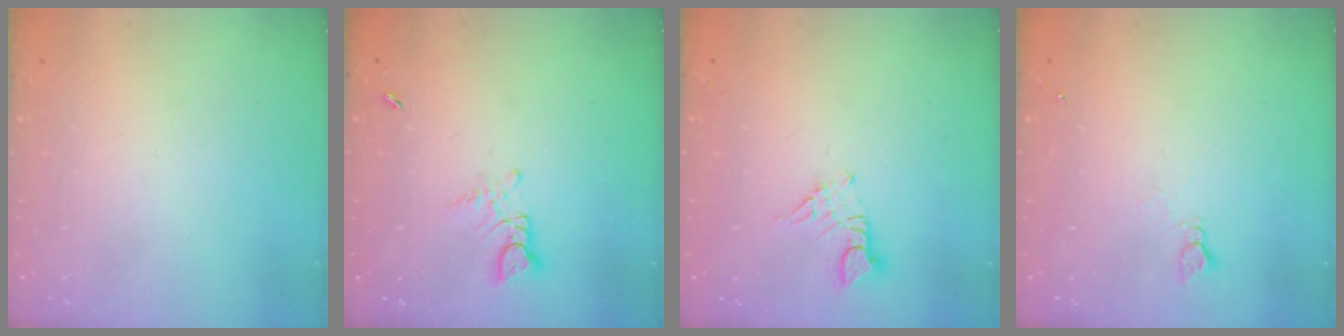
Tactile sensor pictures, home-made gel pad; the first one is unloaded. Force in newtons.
{"total": 3.0, "press": 3.0, "slide": 0.2}
{"total": 3.4, "press": 3.4, "slide": 0.4}
{"total": 3.2, "press": 3.2, "slide": 0.4}